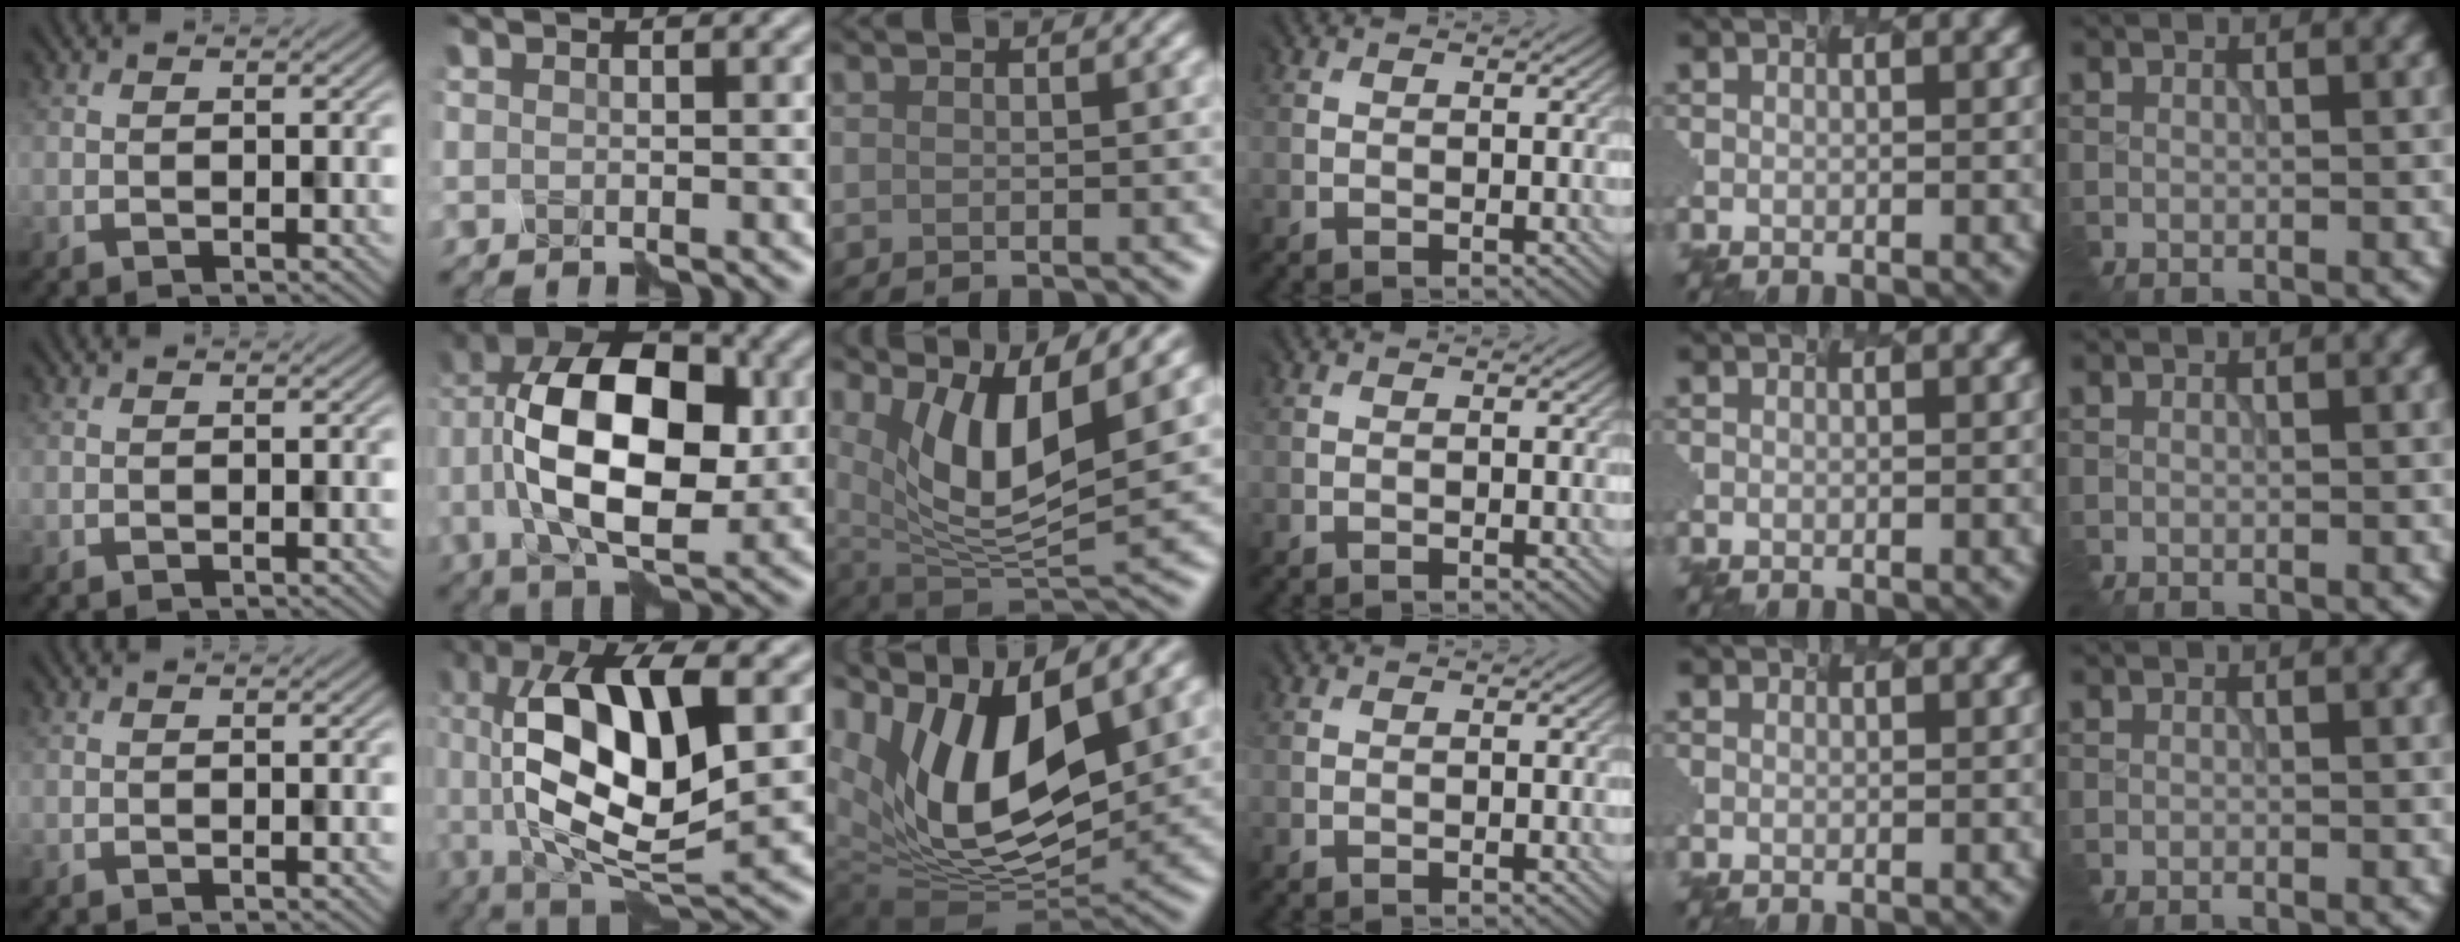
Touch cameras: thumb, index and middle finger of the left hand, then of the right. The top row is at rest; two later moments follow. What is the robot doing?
{"motion": "assemble", "object": "hinged jar"}